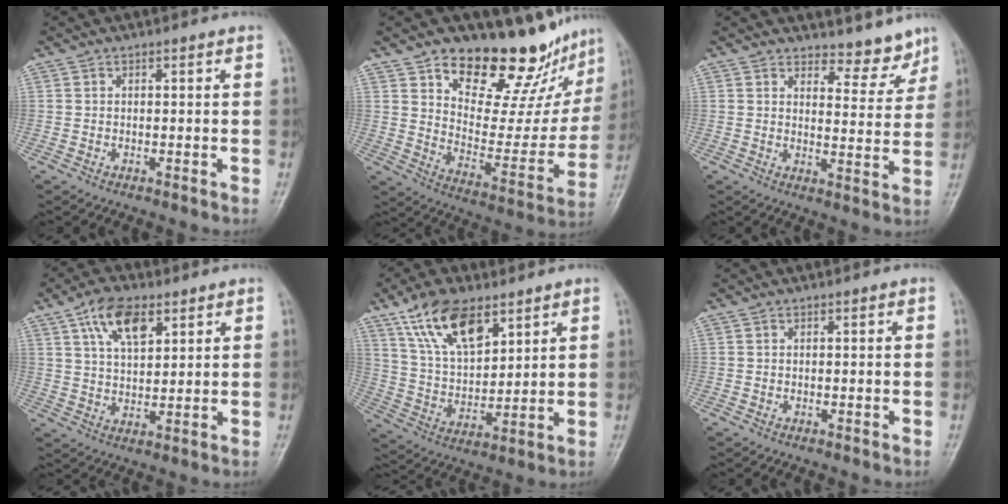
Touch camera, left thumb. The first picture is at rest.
{"total": 21.5, "force": [16.6, 9.0, 10.4], "torque": [-0.088, -0.112, 0.243]}
{"total": 6.3, "force": [5.8, 2.4, 1.1], "torque": [0.008, -0.056, 0.078]}
{"total": 9.1, "force": [4.8, 4.5, 6.3], "torque": [-0.098, -0.018, 0.087]}
{"total": 14.5, "force": [8.7, 6.9, 9.3], "torque": [-0.141, -0.033, 0.169]}
{"total": 0.0}